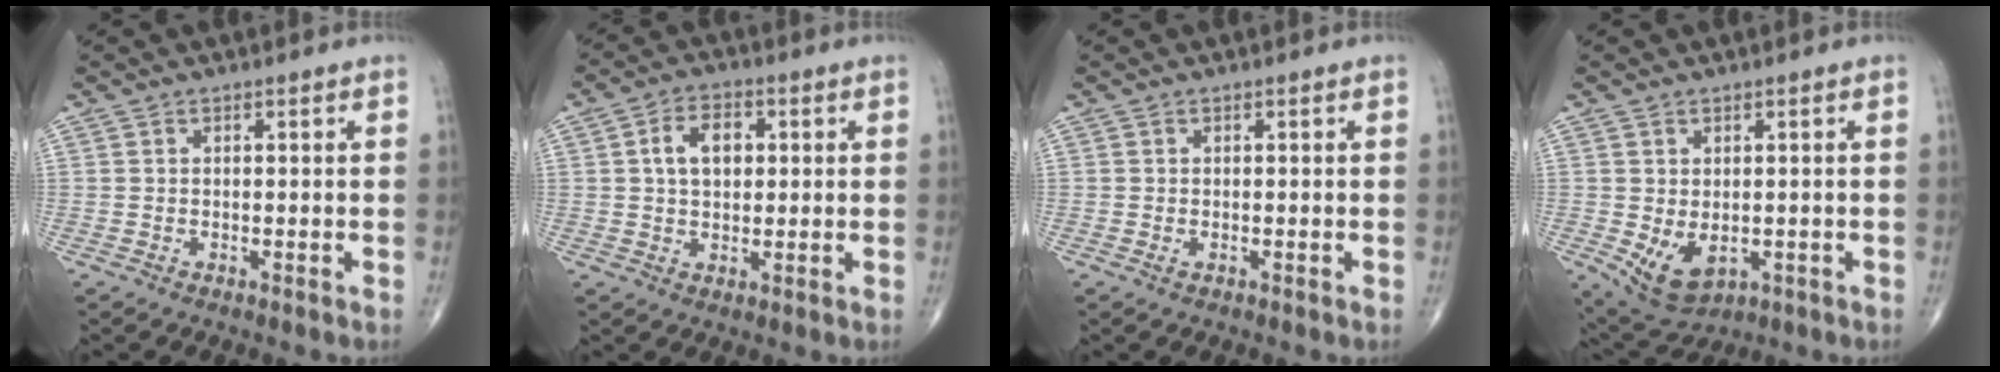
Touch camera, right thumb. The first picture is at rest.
{"total": 7.0, "force": [1.4, 4.6, 5.2], "torque": [-0.075, 0.008, 0.021]}
{"total": 0.5, "force": [-0.2, 0.3, 0.4], "torque": [-0.007, -0.001, -0.003]}
{"total": 7.1, "force": [-1.2, 4.6, 5.3], "torque": [-0.082, -0.011, -0.002]}